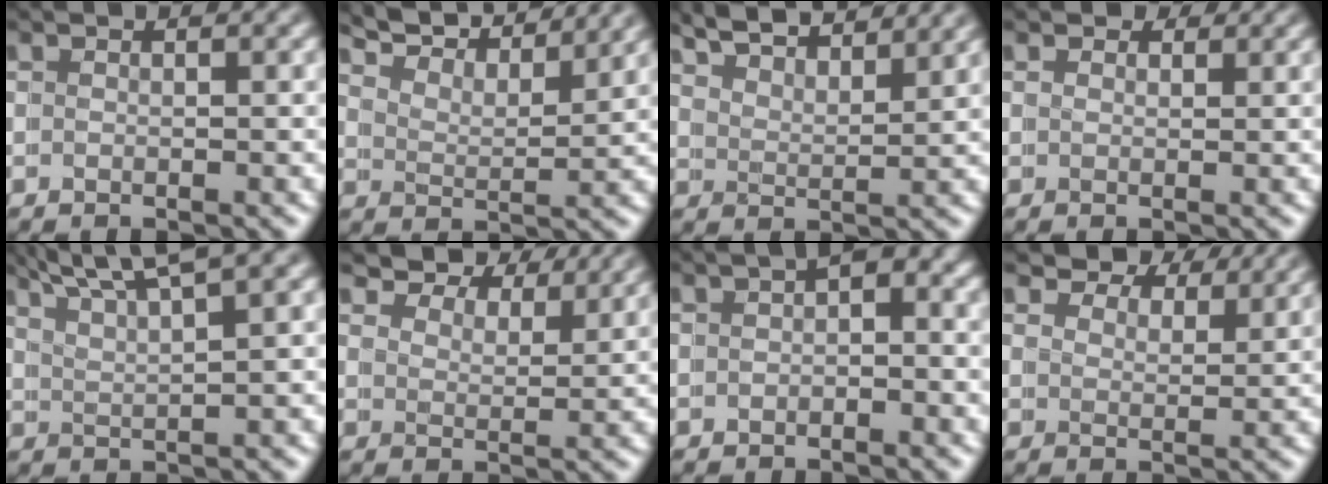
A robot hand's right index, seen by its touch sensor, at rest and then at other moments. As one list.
[{"total": 7.5, "force": [7.2, 0.5, 1.9], "torque": [-0.039, 0.019, 0.109]}, {"total": 5.4, "force": [5.3, 0.0, 1.1], "torque": [-0.023, 0.005, 0.085]}, {"total": 1.0, "force": [1.0, -0.1, -0.2], "torque": [-0.001, -0.004, 0.017]}, {"total": 5.1, "force": [4.4, -0.1, 2.4], "torque": [-0.035, 0.016, 0.072]}, {"total": 5.9, "force": [5.8, 0.4, 1.2], "torque": [-0.011, 0.012, 0.088]}, {"total": 2.4, "force": [0.2, 1.5, 1.8], "torque": [-0.015, 0.009, -0.006]}, {"total": 4.8, "force": [4.8, 0.1, 0.8], "torque": [-0.004, 0.004, 0.074]}]